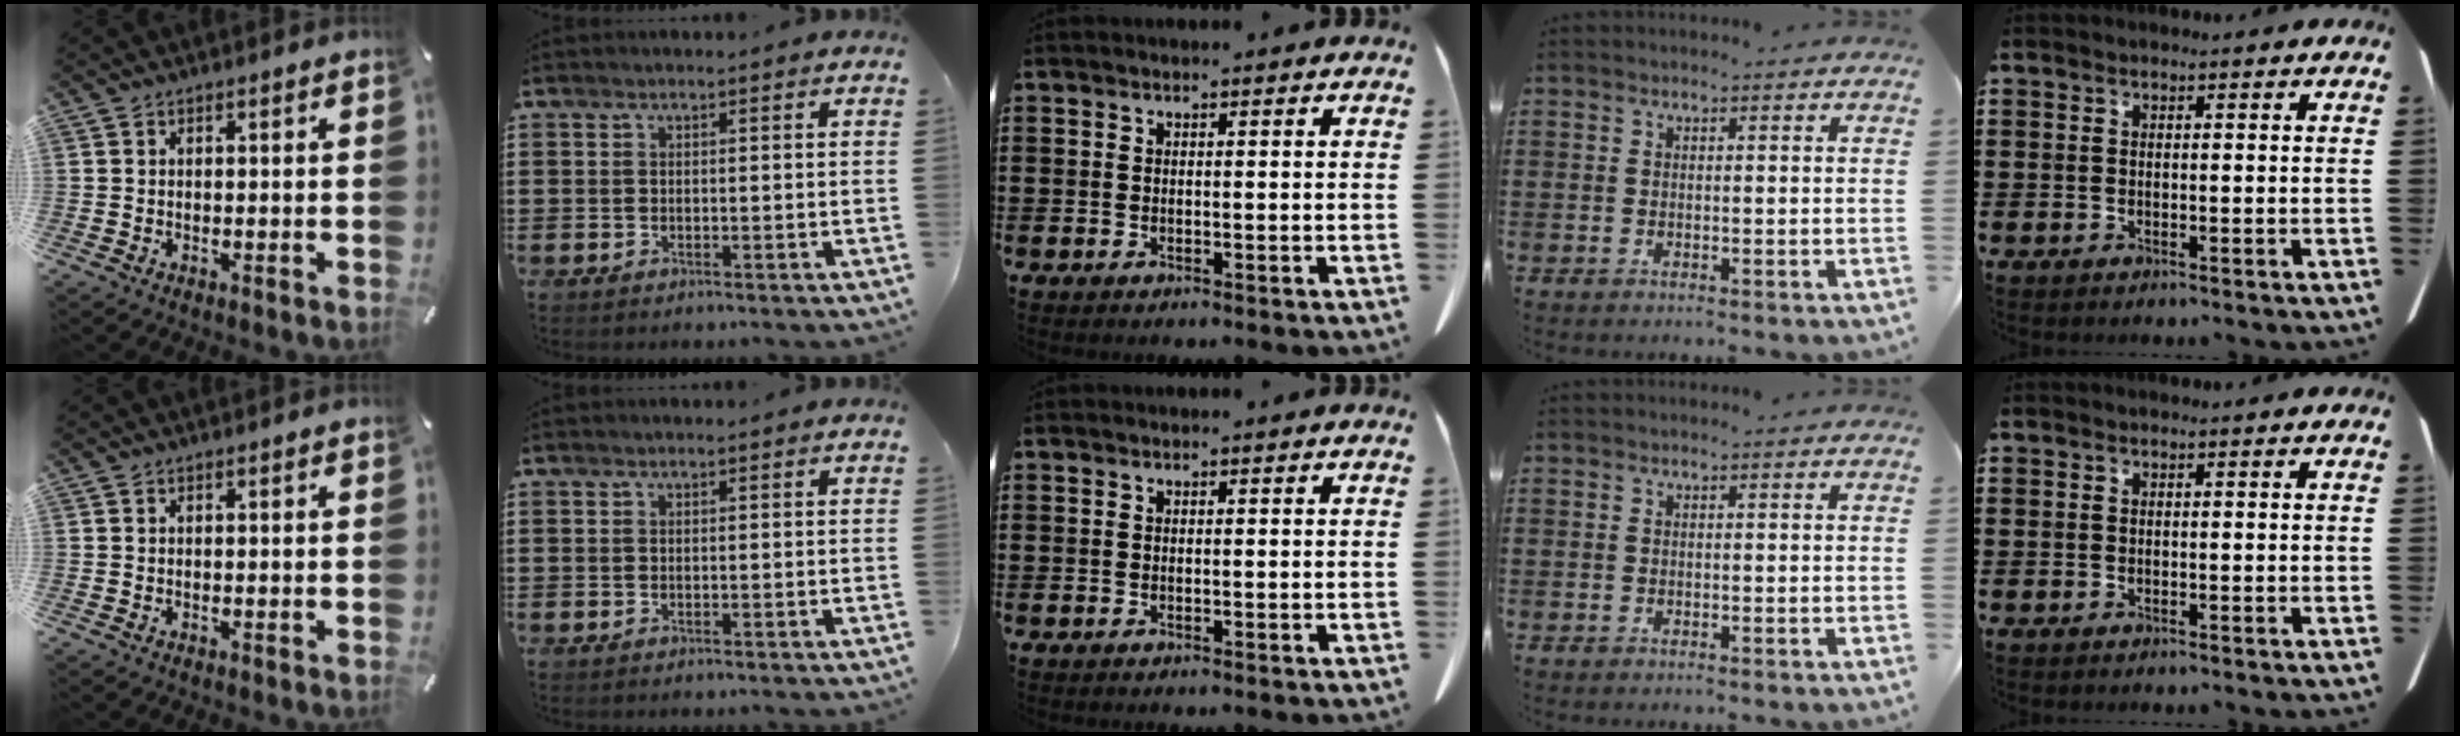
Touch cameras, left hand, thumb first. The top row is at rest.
{}